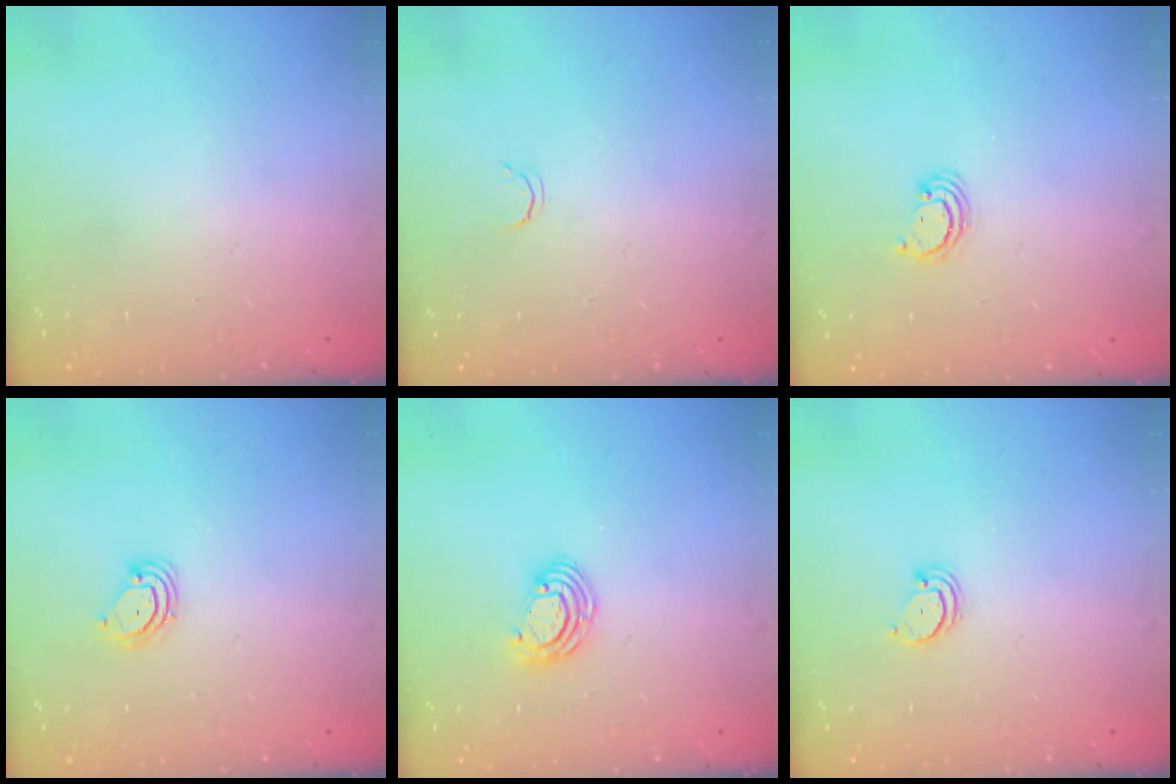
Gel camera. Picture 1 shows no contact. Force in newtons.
{"total": 2.1, "press": 2.1, "slide": 0.4}
{"total": 2.6, "press": 2.6, "slide": 0.3}
{"total": 3.8, "press": 3.8, "slide": 0.2}
{"total": 6.5, "press": 6.5, "slide": 0.6}
{"total": 2.0, "press": 2.0, "slide": 0.2}